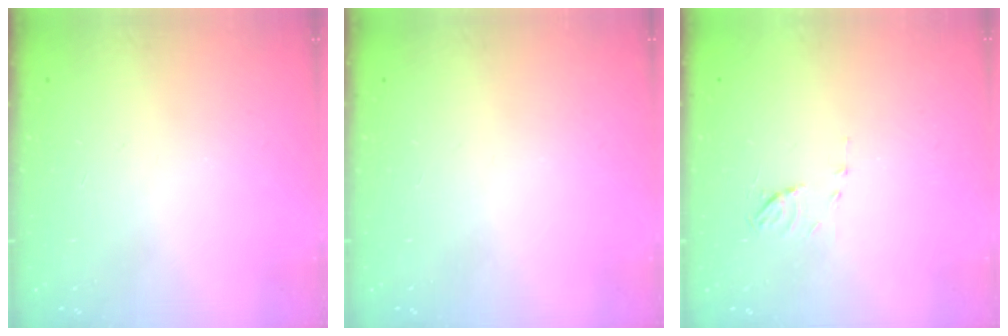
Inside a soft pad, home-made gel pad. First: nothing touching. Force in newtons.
{"total": 0.0}
{"total": 5.3, "press": 5.3, "slide": 0.6}